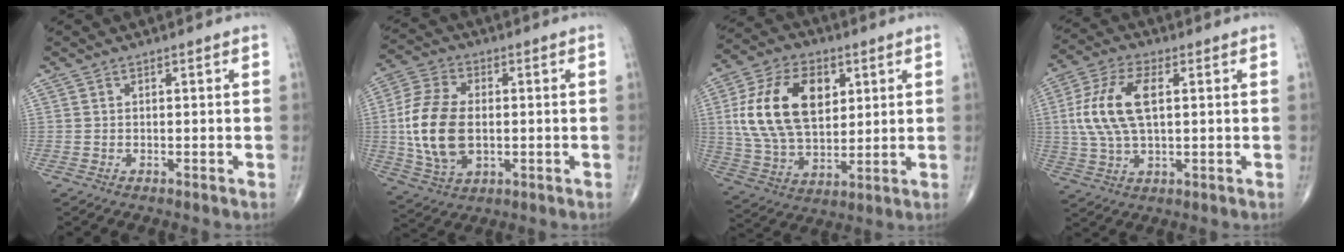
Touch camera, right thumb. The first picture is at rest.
{"total": 14.8, "force": [-0.4, 9.0, 11.8], "torque": [-0.240, 0.002, -0.004]}
{"total": 19.6, "force": [4.7, 12.1, 14.7], "torque": [-0.253, -0.005, 0.090]}
{"total": 13.0, "force": [2.0, 6.4, 11.1], "torque": [-0.237, 0.010, 0.038]}